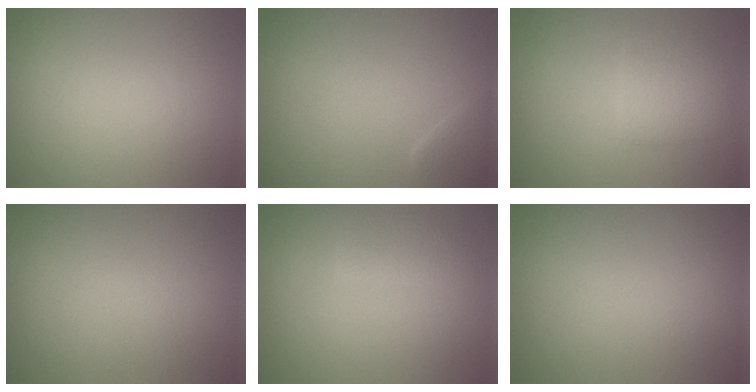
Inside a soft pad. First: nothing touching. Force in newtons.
{"total": 1.9, "press": 1.9, "slide": 0.1}
{"total": 2.5, "press": 2.5, "slide": 0.4}
{"total": 0.0}
{"total": 1.9, "press": 1.9, "slide": 0.1}
{"total": 0.0}